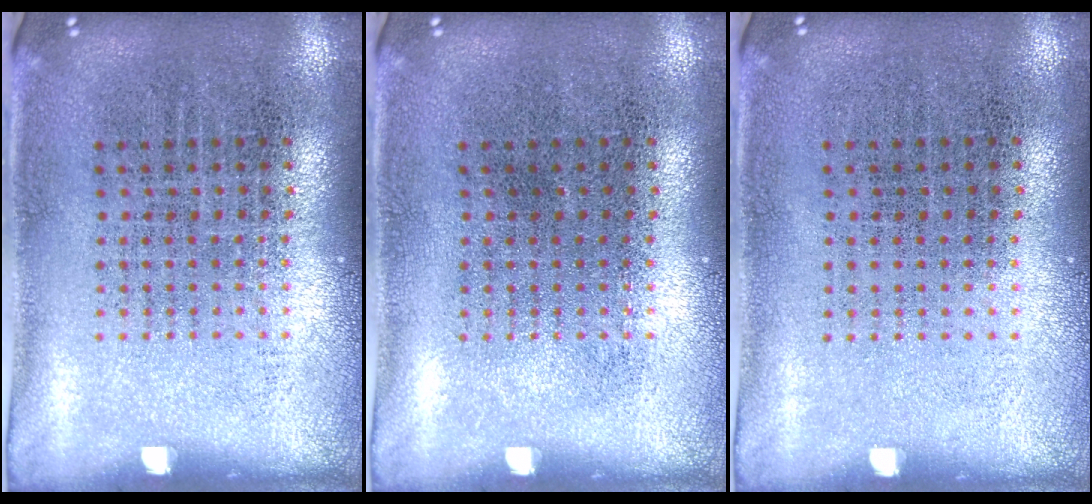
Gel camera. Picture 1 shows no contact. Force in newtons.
{"total": 0.0}
{"total": 0.0}